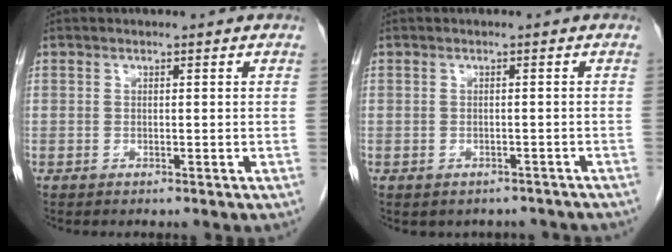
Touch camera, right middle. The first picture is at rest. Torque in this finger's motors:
{"motor_torque": [0.61, -0.51, 0.03, 0.02]}